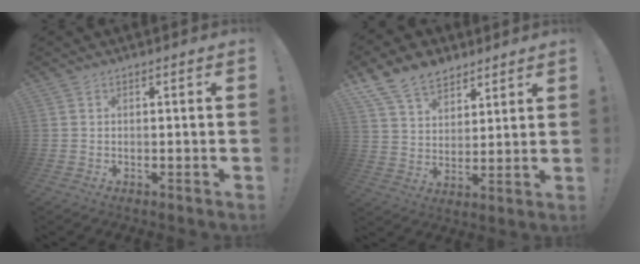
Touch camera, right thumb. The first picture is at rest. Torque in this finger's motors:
{"motor_torque": [0.30, 0.89, 0.04, 0.28, 0.02]}